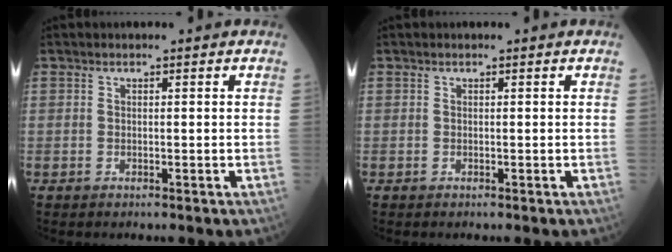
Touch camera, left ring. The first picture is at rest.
{"total": 0.0}